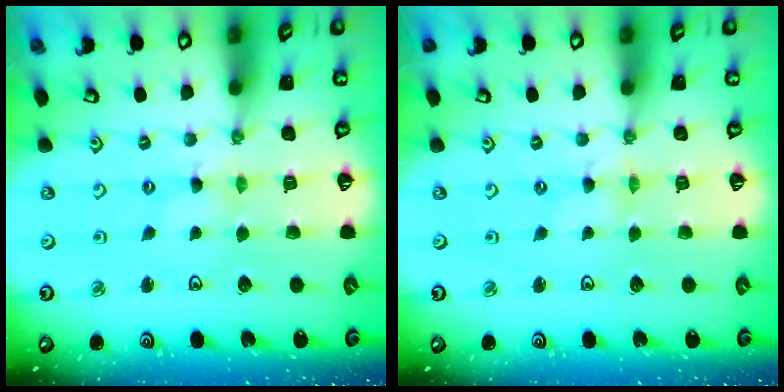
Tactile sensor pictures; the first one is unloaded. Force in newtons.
{"total": 0.0}